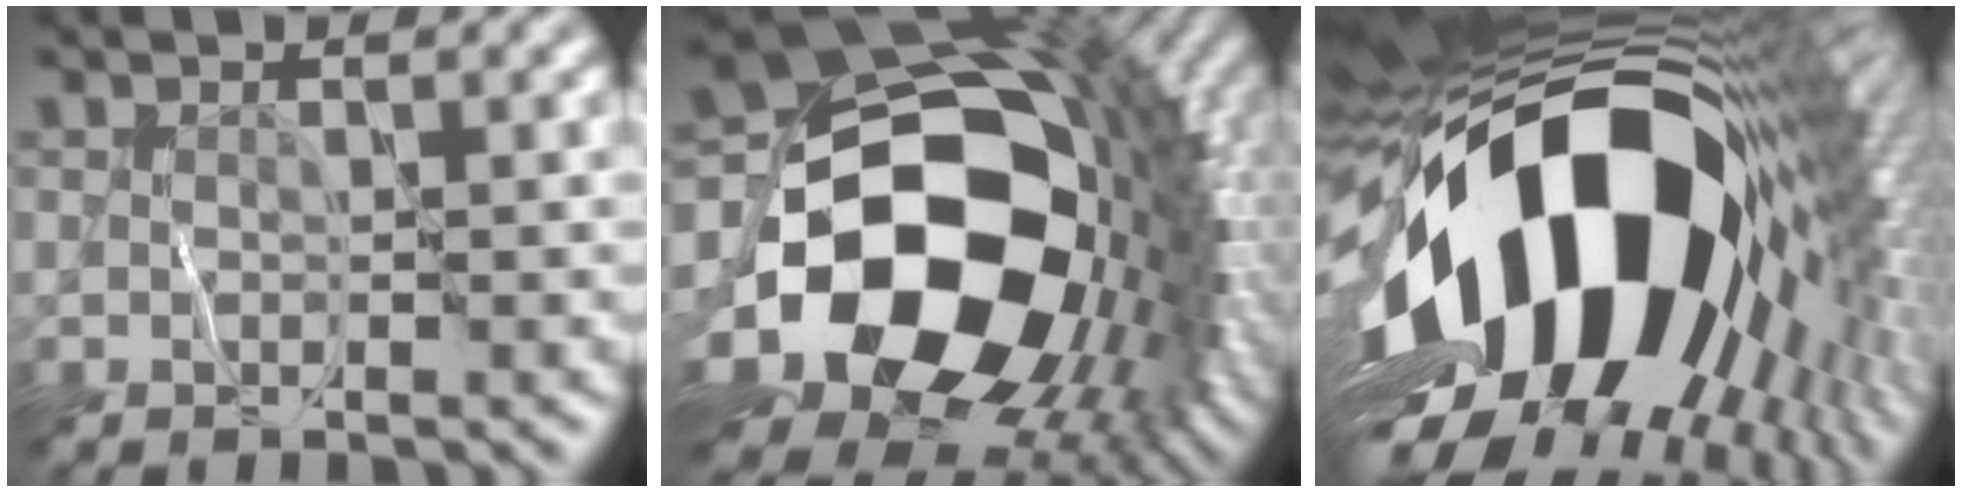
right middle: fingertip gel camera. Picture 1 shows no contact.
{"total": 21.2, "force": [-5.2, 14.6, 14.4], "torque": [-0.268, -0.034, -0.069]}
{"total": 20.7, "force": [-1.5, 12.3, 16.7], "torque": [-0.285, -0.016, -0.037]}